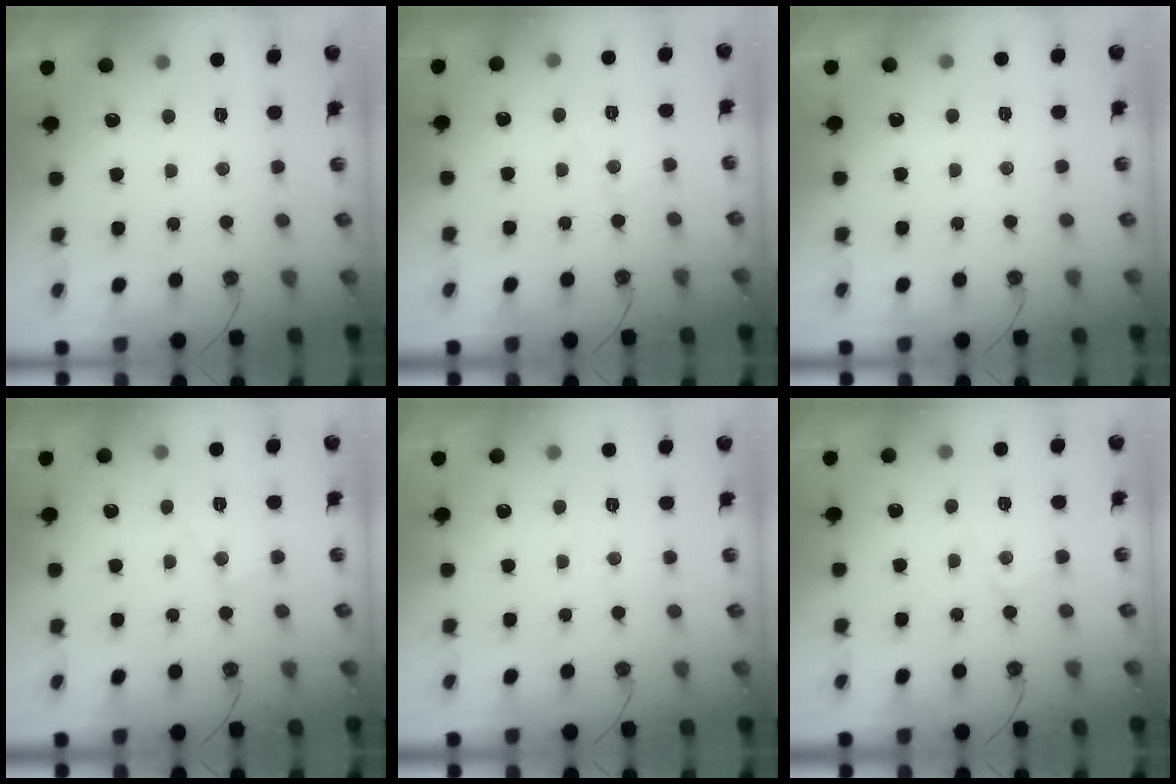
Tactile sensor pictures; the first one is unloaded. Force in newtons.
{"total": 4.4, "press": 4.3, "slide": 0.7}
{"total": 3.1, "press": 3.0, "slide": 0.5}
{"total": 6.5, "press": 6.5, "slide": 0.4}
{"total": 2.6, "press": 2.5, "slide": 0.5}
{"total": 5.3, "press": 5.2, "slide": 0.7}